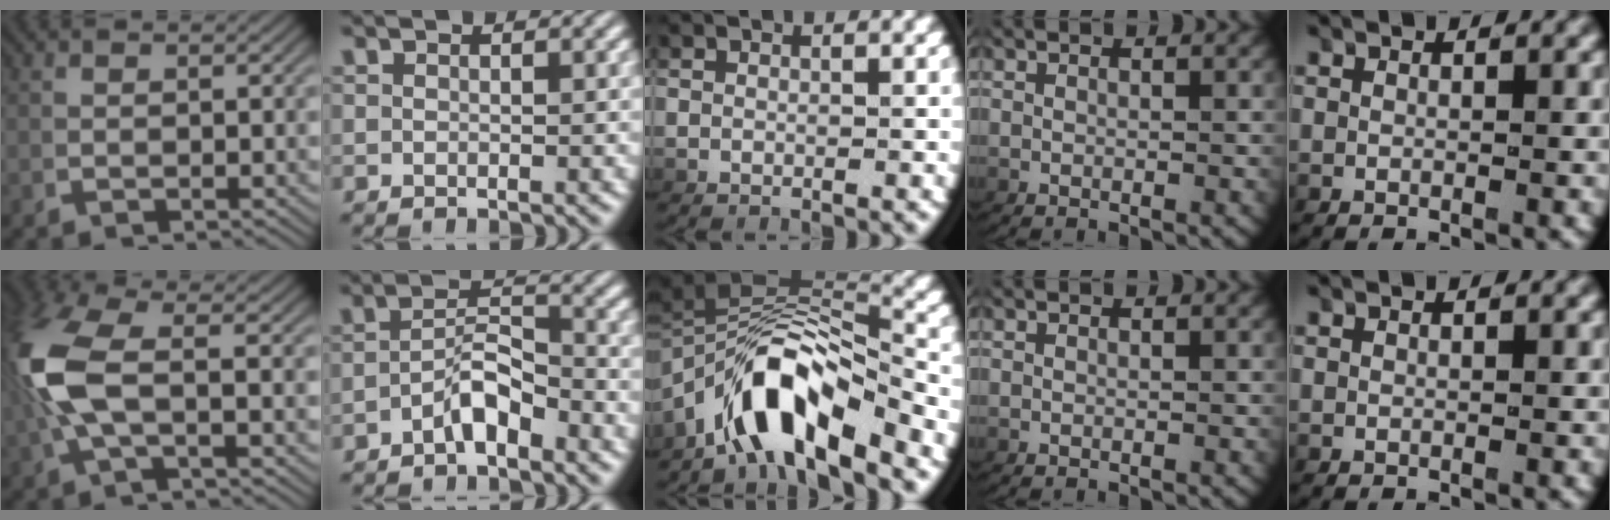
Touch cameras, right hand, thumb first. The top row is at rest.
{"thumb": {"total": 7.8, "force": [0.4, 3.8, 6.8], "torque": [-0.176, -0.009, 0.021]}, "index": {"total": 3.2, "force": [-2.4, 0.5, 2.0], "torque": [-0.014, -0.005, -0.039]}, "middle": {"total": 8.2, "force": [-3.8, 4.1, 6.0], "torque": [-0.113, -0.003, -0.059]}}